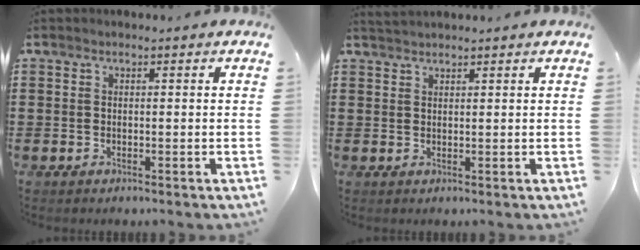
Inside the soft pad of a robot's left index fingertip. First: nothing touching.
{"total": 1.5, "force": [1.5, 0.0, 0.3], "torque": [-0.007, 0.000, 0.030]}